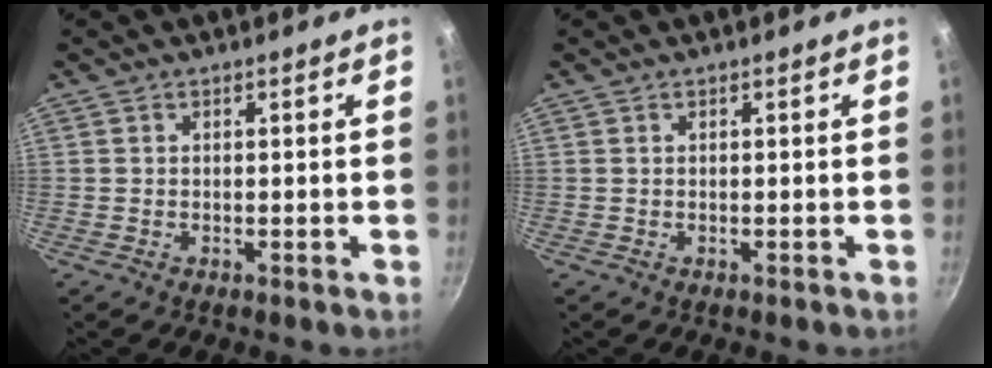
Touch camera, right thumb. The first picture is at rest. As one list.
[{"total": 0.0}]